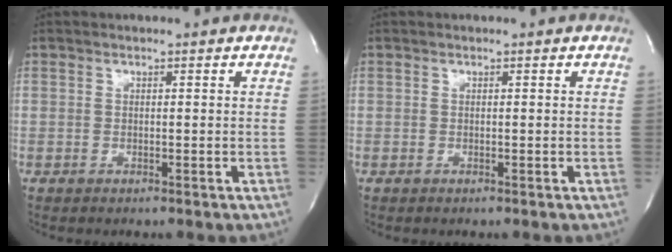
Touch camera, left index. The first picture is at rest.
{"total": 0.0}